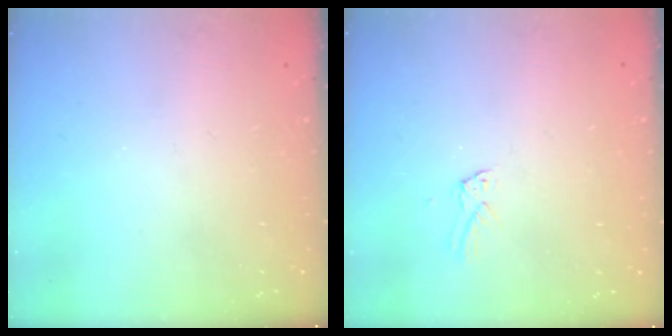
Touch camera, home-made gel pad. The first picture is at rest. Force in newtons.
{"total": 1.5, "press": 1.5, "slide": 0.1}